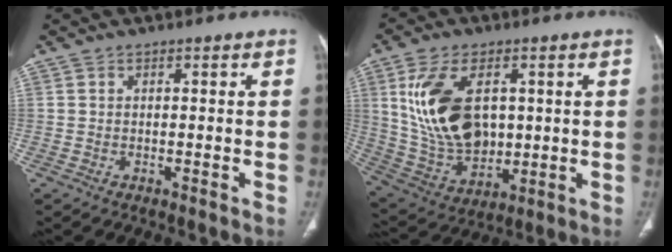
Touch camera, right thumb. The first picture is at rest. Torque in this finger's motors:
{"motor_torque": [-0.61, 1.77, 1.21, 1.20, 0.24]}